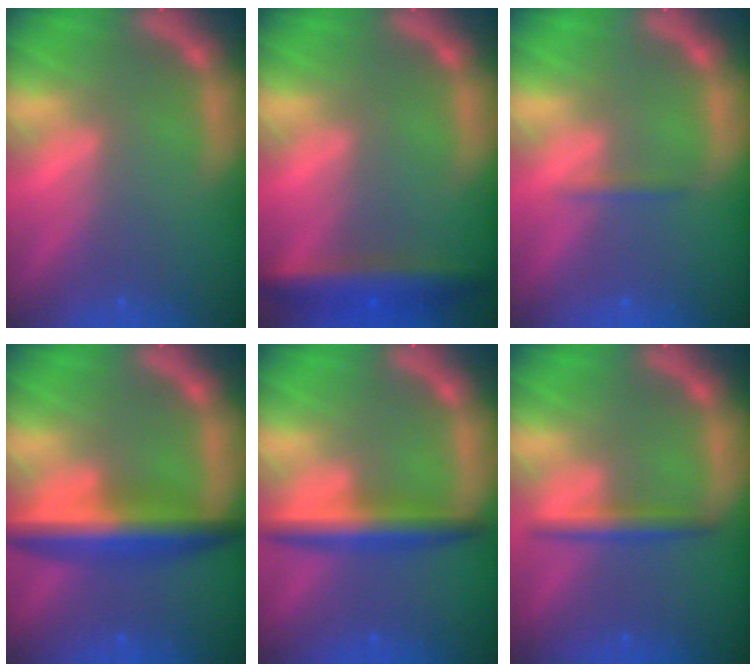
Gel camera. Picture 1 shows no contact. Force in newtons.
{"total": 5.0}
{"total": 0.9}
{"total": 6.6}
{"total": 4.5}
{"total": 2.4}